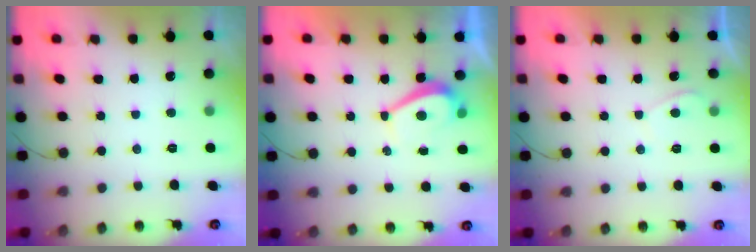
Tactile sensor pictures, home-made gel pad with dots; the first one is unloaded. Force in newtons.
{"total": 2.8, "press": 2.8, "slide": 0.6}
{"total": 0.8, "press": 0.7, "slide": 0.5}